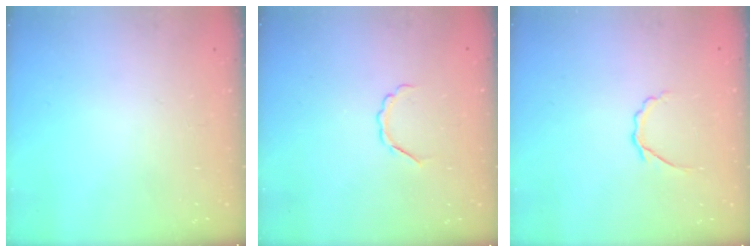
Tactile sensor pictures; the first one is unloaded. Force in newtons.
{"total": 3.7, "press": 3.7, "slide": 0.6}
{"total": 2.9, "press": 2.7, "slide": 0.8}